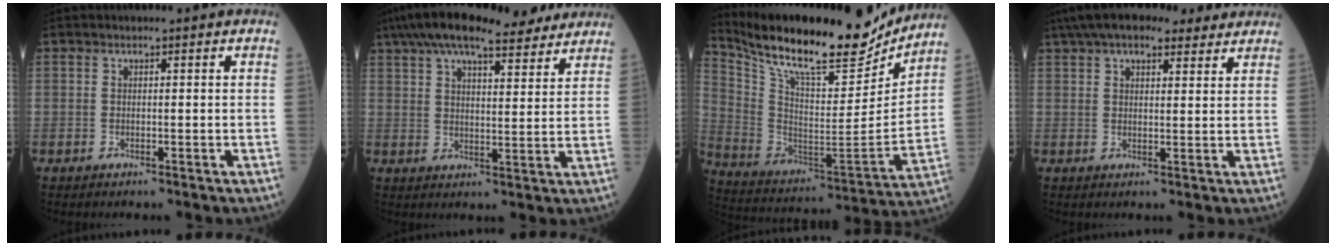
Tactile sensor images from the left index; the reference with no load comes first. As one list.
[{"total": 19.1, "force": [15.5, 4.6, 10.2], "torque": [-0.179, 0.053, 0.223]}, {"total": 23.8, "force": [20.6, 4.9, 10.8], "torque": [-0.210, -0.018, 0.330]}, {"total": 13.2, "force": [10.4, 4.2, 7.0], "torque": [-0.119, 0.055, 0.154]}]